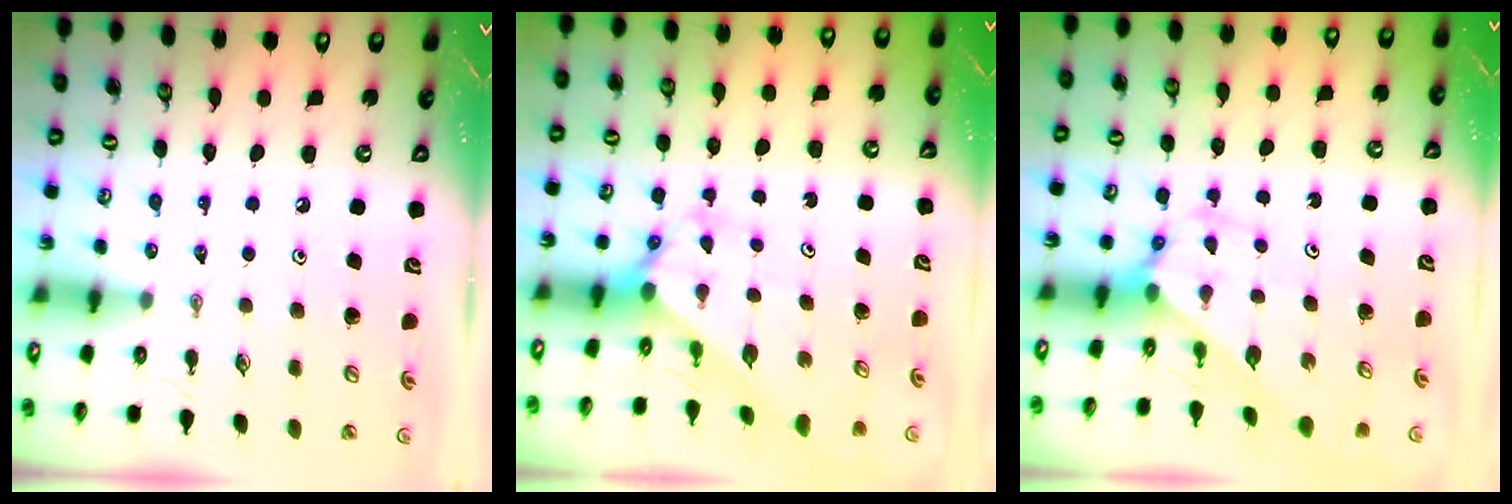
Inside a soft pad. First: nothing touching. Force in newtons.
{"total": 2.4, "press": 2.4, "slide": 0.2}
{"total": 2.7, "press": 2.7, "slide": 0.2}